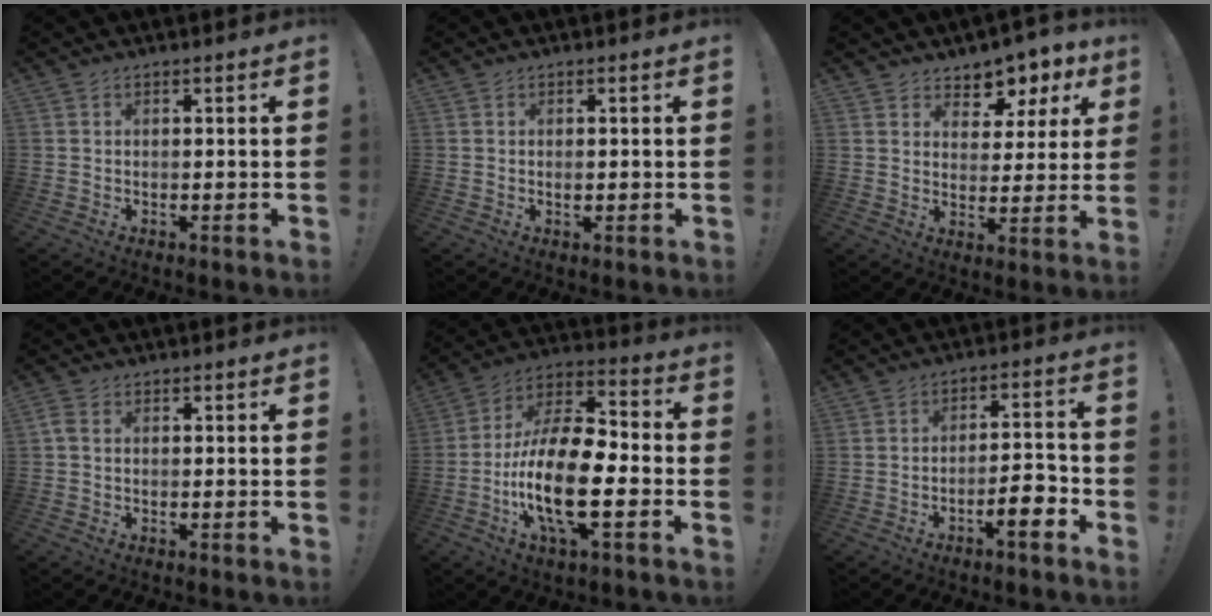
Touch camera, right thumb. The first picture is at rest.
{"total": 0.8, "force": [-0.2, 0.6, 0.6], "torque": [-0.006, 0.001, -0.004]}
{"total": 6.2, "force": [4.4, 4.2, 1.3], "torque": [-0.003, -0.047, 0.082]}
{"total": 2.1, "force": [0.2, 1.5, 1.4], "torque": [-0.032, 0.008, 0.006]}
{"total": 20.7, "force": [-5.7, 8.1, 18.2], "torque": [-0.354, 0.021, -0.096]}
{"total": 8.2, "force": [-4.6, 2.1, 6.5], "torque": [-0.081, 0.015, -0.080]}